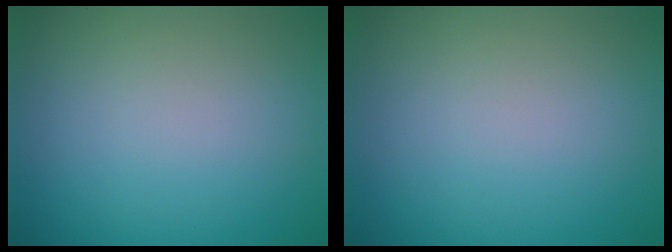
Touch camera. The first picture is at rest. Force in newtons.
{"total": 0.0}